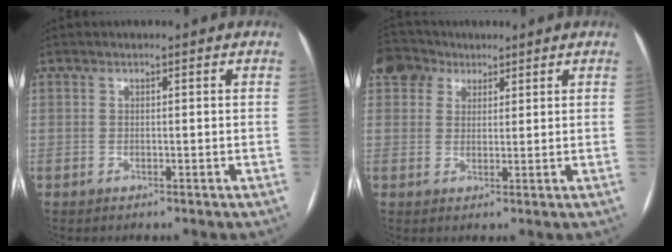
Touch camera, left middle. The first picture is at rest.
{"total": 5.4, "force": [3.8, 3.8, 0.8], "torque": [-0.026, 0.025, 0.074]}